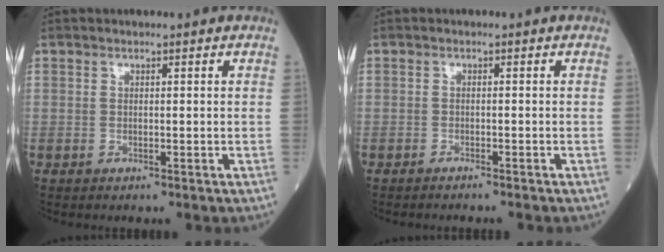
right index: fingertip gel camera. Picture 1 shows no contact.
{"total": 2.3, "force": [-2.1, -0.1, 0.8], "torque": [-0.012, 0.000, -0.026]}